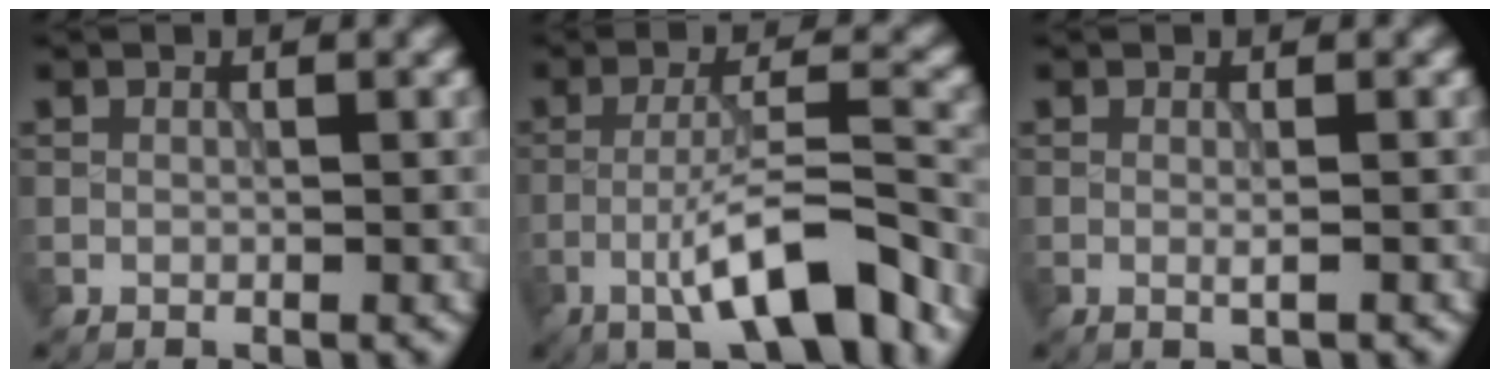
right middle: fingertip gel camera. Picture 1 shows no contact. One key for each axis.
{"total": 7.7, "fx": -4.1, "fy": 1.4, "fz": 6.4, "tx": -0.107, "ty": 0.015, "tz": -0.070}
{"total": 0.9, "fx": -0.1, "fy": 0.1, "fz": 0.9, "tx": -0.014, "ty": -0.002, "tz": -0.004}